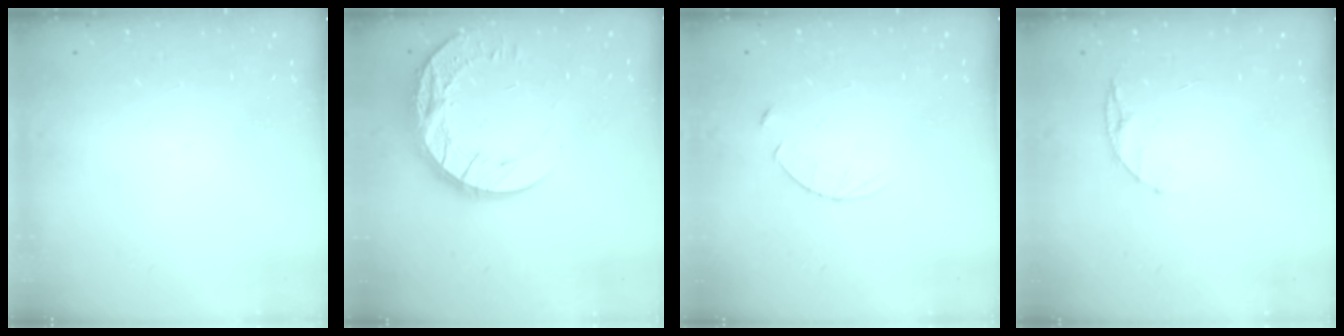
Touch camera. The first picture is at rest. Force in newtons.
{"total": 17.9, "press": 17.8, "slide": 1.4}
{"total": 3.9, "press": 3.9, "slide": 0.4}
{"total": 5.1, "press": 5.1, "slide": 0.6}